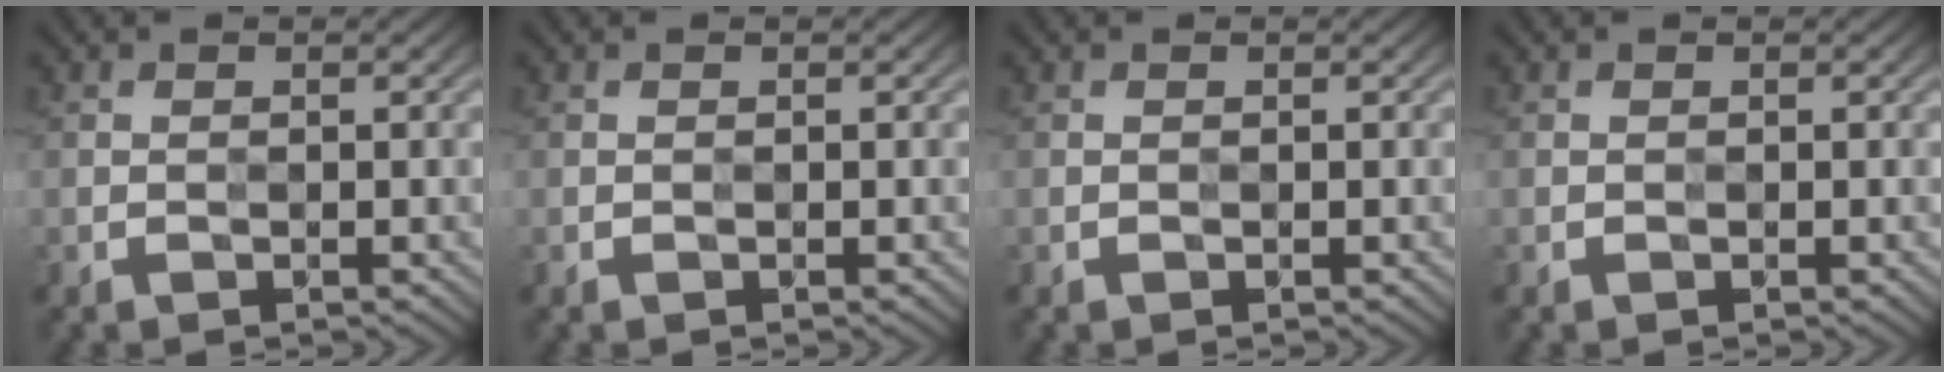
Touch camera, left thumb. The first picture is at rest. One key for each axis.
{"total": 0.0}
{"total": 0.0}
{"total": 0.0}